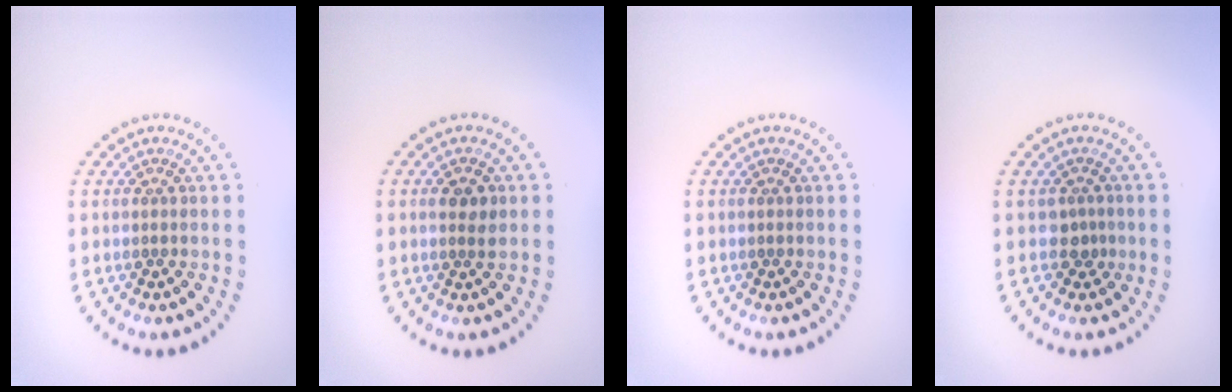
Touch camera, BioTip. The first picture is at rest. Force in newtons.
{"total": 1.7, "press": 1.6, "slide": 0.3}
{"total": 0.0}
{"total": 1.3, "press": 1.0, "slide": 0.8}